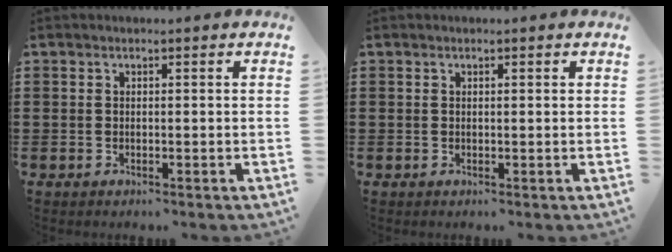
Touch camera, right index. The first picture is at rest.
{"total": 0.0}